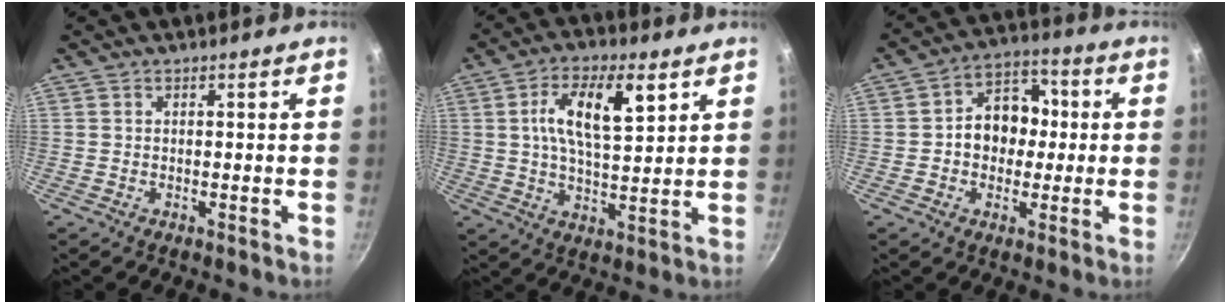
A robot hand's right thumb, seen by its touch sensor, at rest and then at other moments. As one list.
[{"total": 12.1, "force": [4.1, 5.0, 10.2], "torque": [-0.172, -0.006, 0.072]}, {"total": 10.7, "force": [0.1, 8.2, 6.9], "torque": [-0.064, 0.027, -0.007]}]